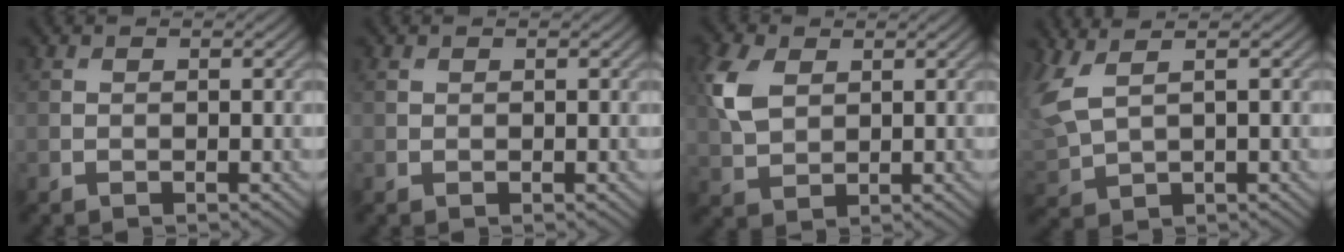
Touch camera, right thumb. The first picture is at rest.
{"total": 0.6, "force": [0.3, 0.5, 0.2], "torque": [-0.004, -0.001, 0.008]}
{"total": 6.2, "force": [2.0, 4.1, 4.2], "torque": [-0.118, 0.007, 0.040]}
{"total": 6.9, "force": [2.9, 3.2, 5.4], "torque": [-0.169, 0.004, 0.066]}